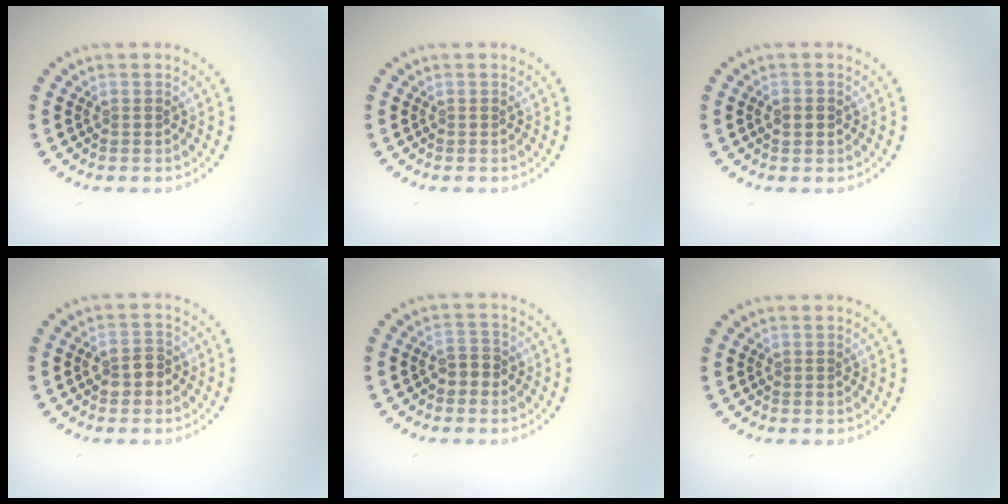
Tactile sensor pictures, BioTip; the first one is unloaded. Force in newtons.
{"total": 0.0}
{"total": 1.7, "press": 1.7, "slide": 0.1}
{"total": 2.1, "press": 2.1, "slide": 0.5}
{"total": 1.8, "press": 1.7, "slide": 0.6}
{"total": 0.0}